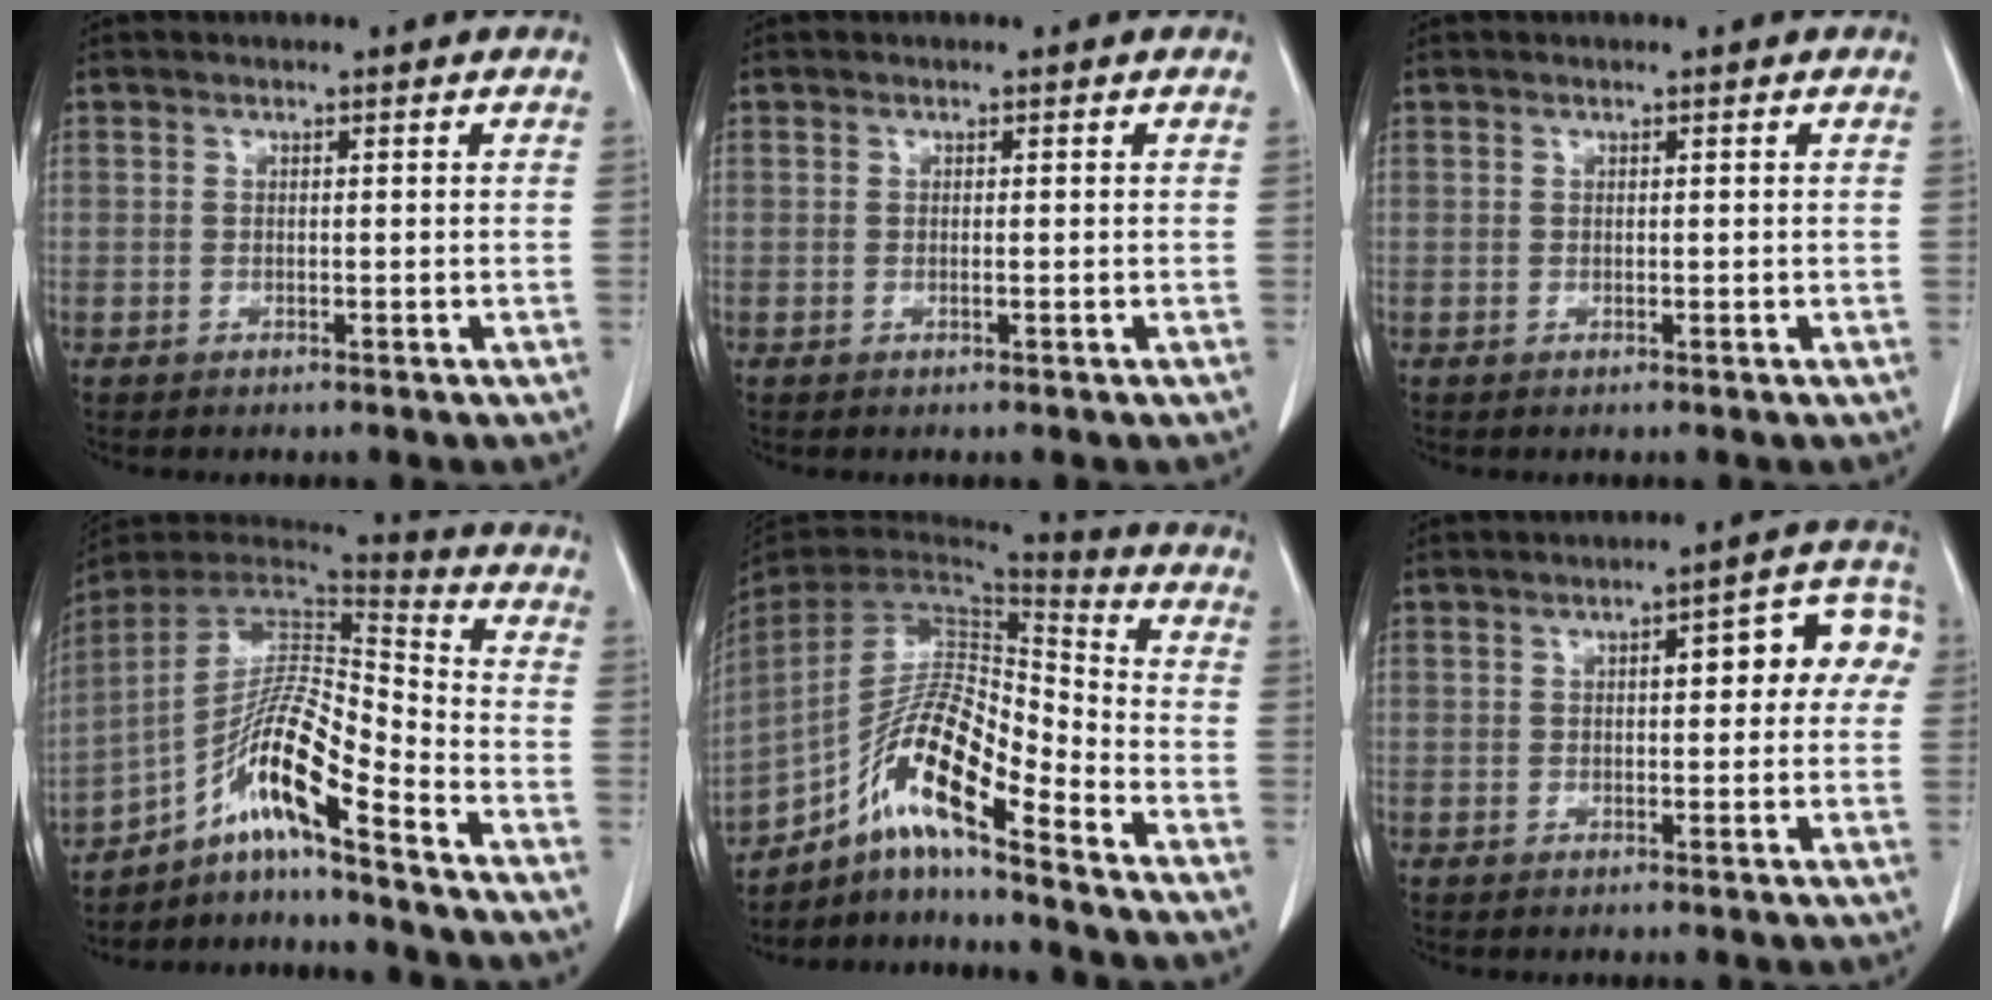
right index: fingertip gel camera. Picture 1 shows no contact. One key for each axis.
{"total": 0.0}
{"total": 0.0}
{"total": 13.0, "fx": -8.2, "fy": 0.7, "fz": 10.1, "tx": -0.177, "ty": 0.020, "tz": -0.143}
{"total": 14.5, "fx": -9.5, "fy": 2.2, "fz": 10.8, "tx": -0.201, "ty": 0.013, "tz": -0.167}
{"total": 8.9, "fx": 1.8, "fy": 3.1, "fz": 8.2, "tx": -0.091, "ty": 0.035, "tz": 0.015}